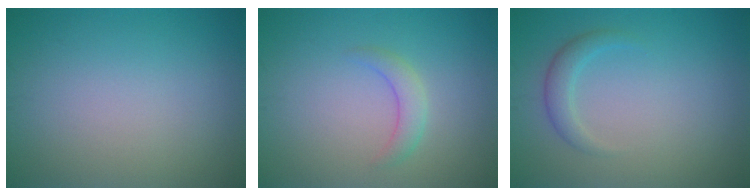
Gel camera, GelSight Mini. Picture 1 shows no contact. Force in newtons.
{"total": 1.9, "press": 1.9, "slide": 0.1}
{"total": 1.8, "press": 1.8, "slide": 0.1}